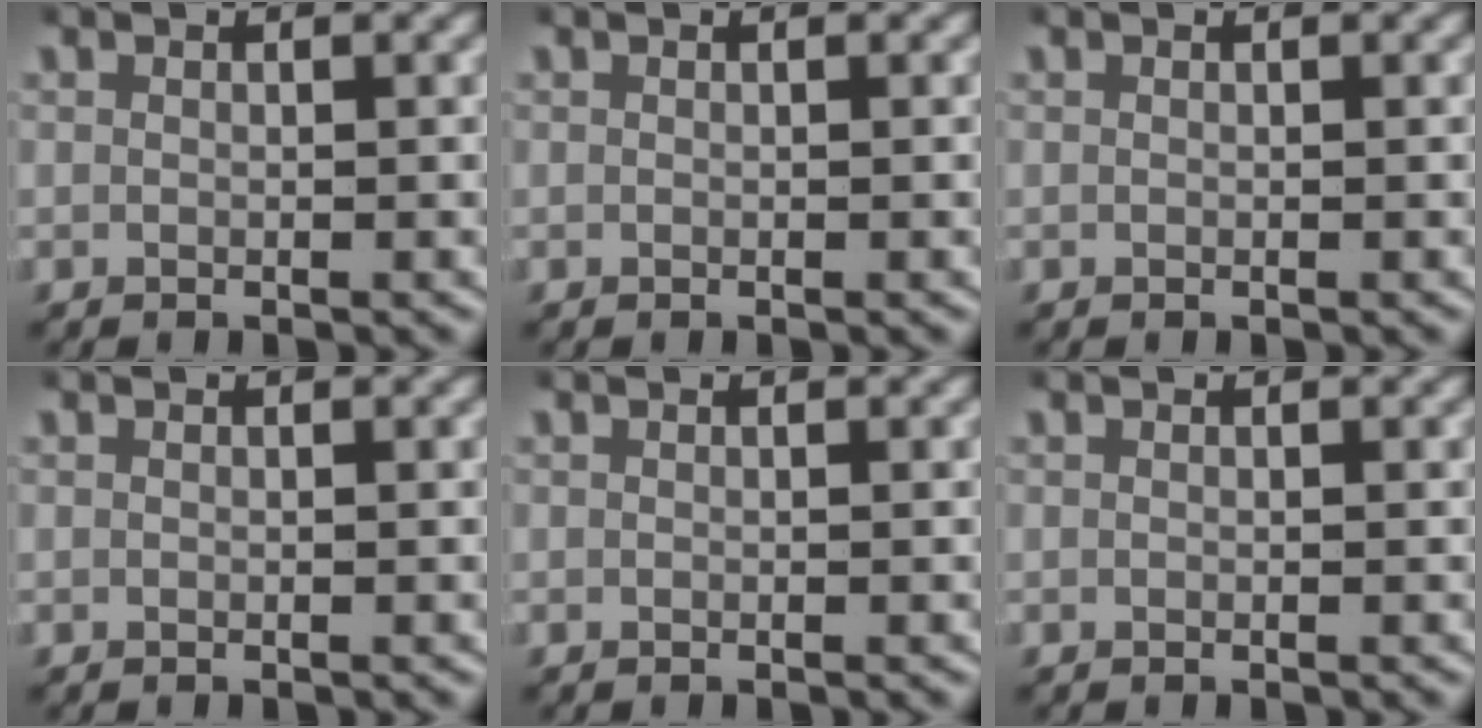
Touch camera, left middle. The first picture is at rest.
{"total": 0.0}
{"total": 0.0}
{"total": 0.0}
{"total": 0.0}
{"total": 0.0}